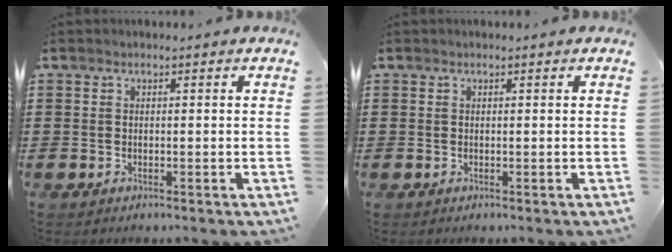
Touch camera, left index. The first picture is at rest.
{"total": 0.0}